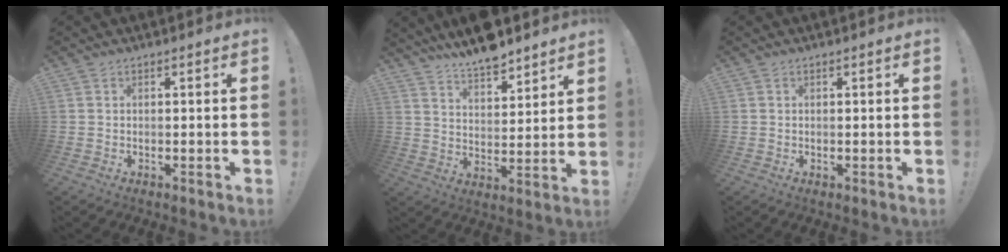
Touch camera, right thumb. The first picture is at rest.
{"total": 9.6, "force": [8.5, 2.6, 3.5], "torque": [-0.058, -0.068, 0.156]}
{"total": 0.0}